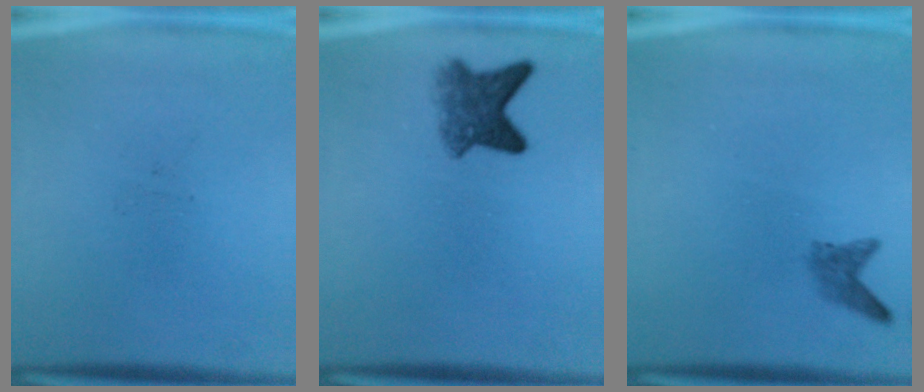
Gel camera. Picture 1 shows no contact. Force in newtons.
{"total": 4.8}
{"total": 1.6}